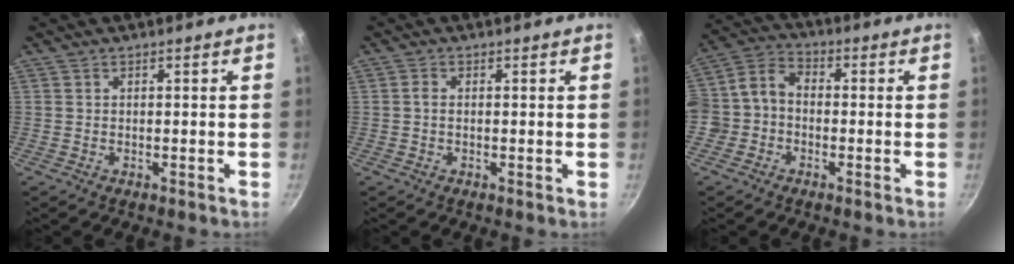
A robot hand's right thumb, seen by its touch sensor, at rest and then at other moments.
{"total": 1.2, "force": [0.0, 0.5, 1.1], "torque": [-0.024, 0.002, -0.004]}
{"total": 7.6, "force": [-1.7, 6.1, 4.1], "torque": [-0.065, 0.031, -0.053]}